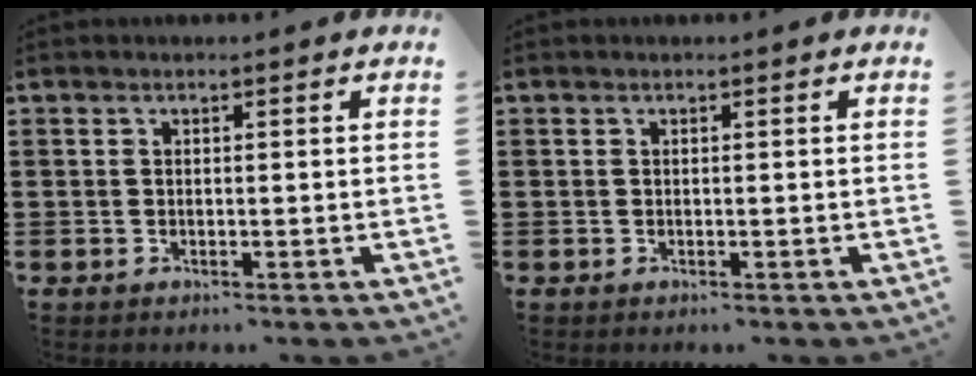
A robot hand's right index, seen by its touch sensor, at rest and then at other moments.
{"total": 0.0}